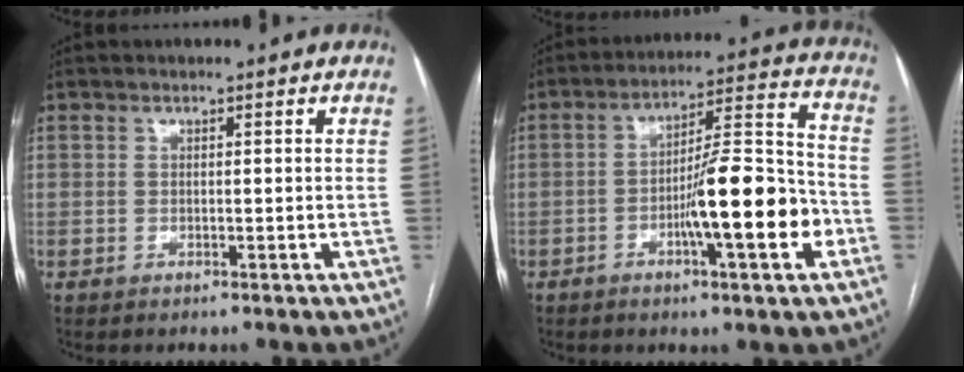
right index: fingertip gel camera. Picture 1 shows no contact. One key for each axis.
{"total": 14.5, "fx": -4.5, "fy": 1.5, "fz": 13.7, "tx": -0.213, "ty": 0.008, "tz": -0.070}